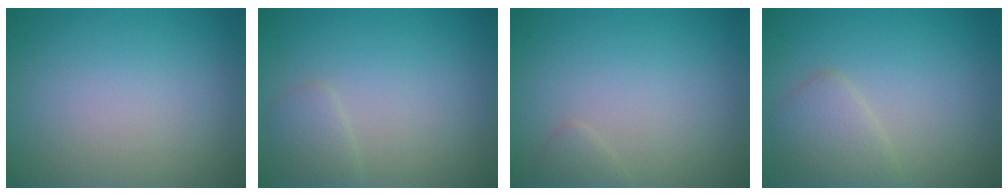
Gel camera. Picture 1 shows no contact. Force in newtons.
{"total": 1.4, "press": 1.4, "slide": 0.1}
{"total": 0.9, "press": 0.9, "slide": 0.0}
{"total": 2.5, "press": 2.5, "slide": 0.2}